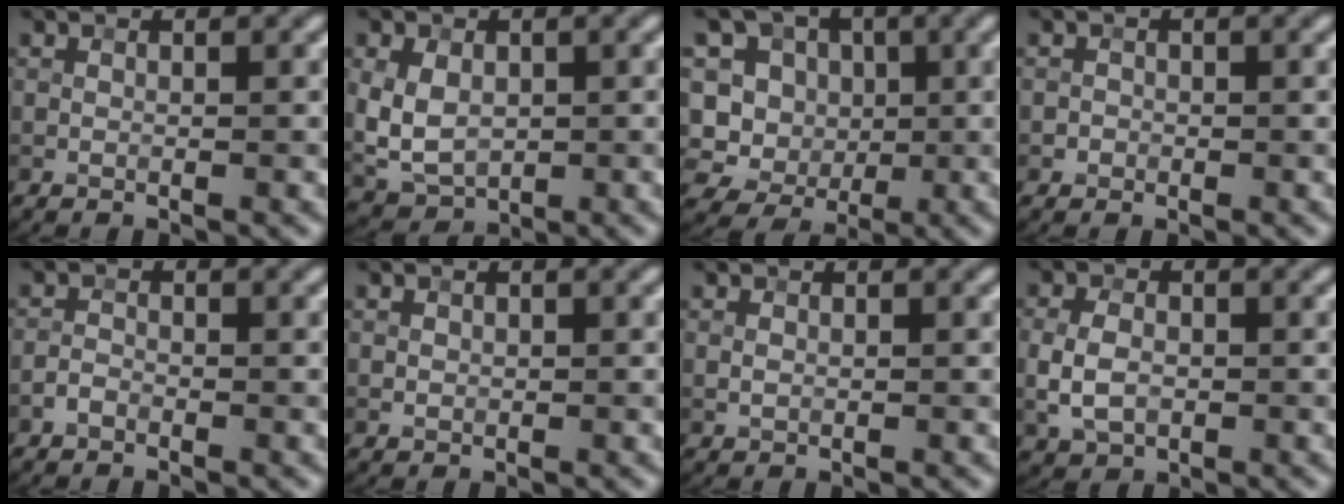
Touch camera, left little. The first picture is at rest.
{"total": 4.9, "force": [0.1, 3.5, 3.4], "torque": [-0.077, -0.001, 0.005]}
{"total": 12.6, "force": [1.1, 11.5, 5.0], "torque": [-0.138, 0.034, -0.009]}
{"total": 0.7, "force": [-0.2, 0.7, -0.1], "torque": [0.008, -0.003, -0.003]}
{"total": 1.3, "force": [-0.8, 0.8, 0.6], "torque": [-0.011, 0.004, -0.020]}
{"total": 0.7, "force": [0.2, 0.6, 0.2], "torque": [-0.004, -0.001, 0.005]}
{"total": 0.7, "force": [0.1, 0.6, 0.3], "torque": [-0.007, 0.000, 0.004]}
{"total": 3.7, "force": [-0.6, 2.8, 2.4], "torque": [-0.055, -0.002, -0.005]}